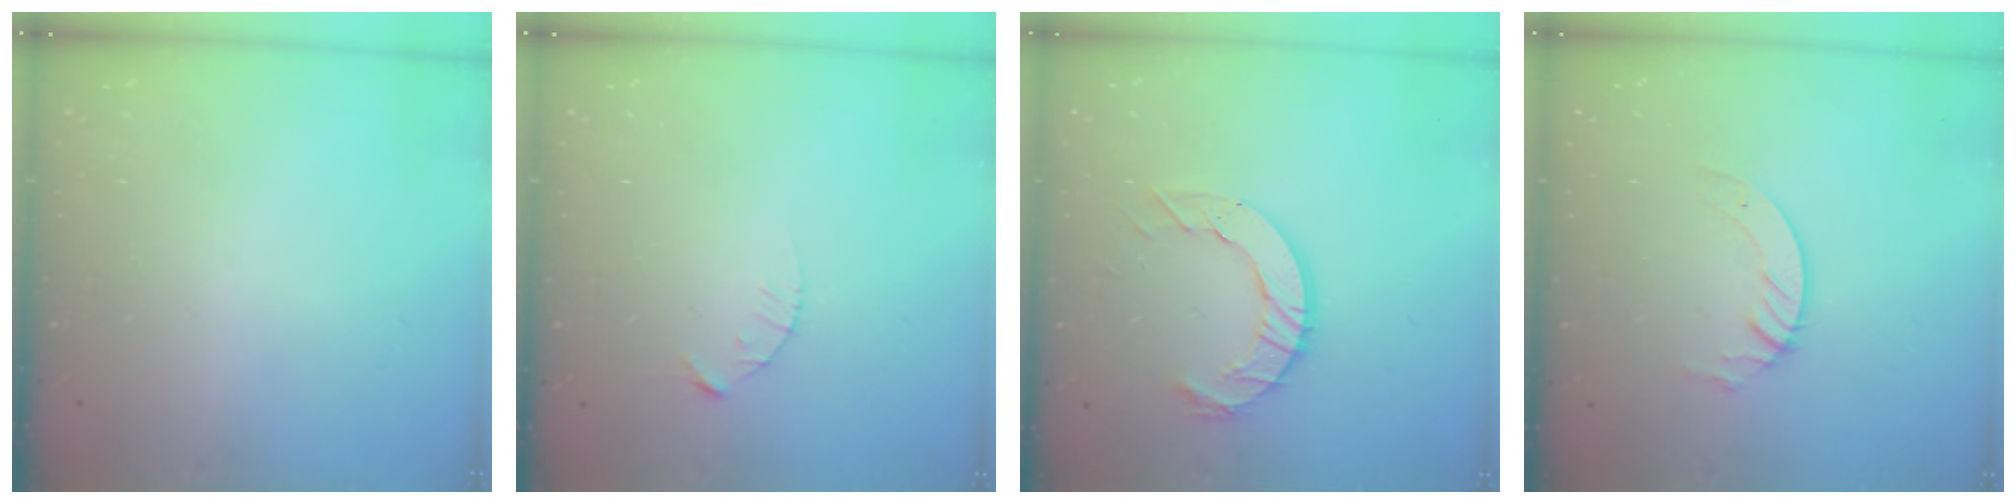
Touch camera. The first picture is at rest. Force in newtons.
{"total": 2.1, "press": 2.1, "slide": 0.3}
{"total": 9.8, "press": 9.7, "slide": 1.1}
{"total": 4.5, "press": 4.4, "slide": 0.4}